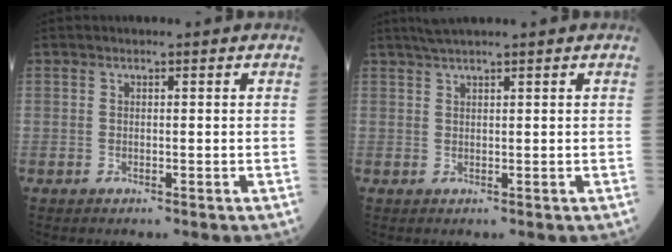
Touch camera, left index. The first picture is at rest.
{"total": 2.6, "force": [2.2, -0.7, 1.3], "torque": [-0.023, 0.013, 0.045]}